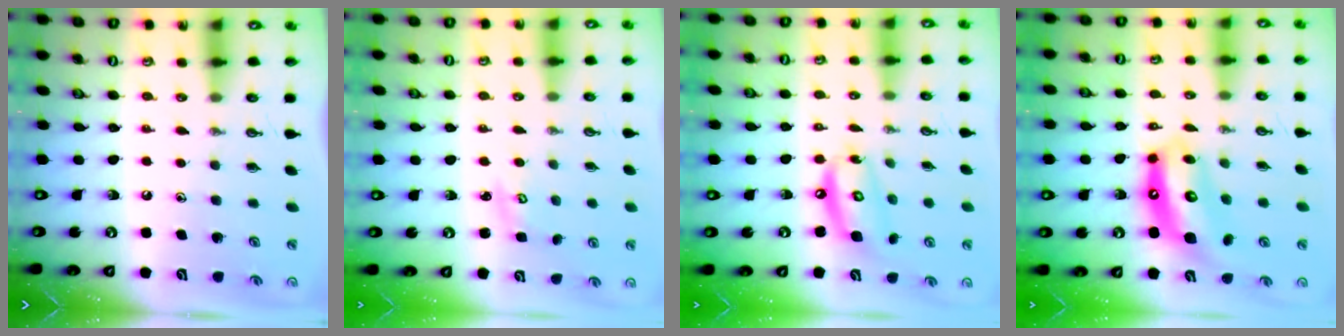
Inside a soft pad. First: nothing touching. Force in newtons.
{"total": 2.5, "press": 2.5, "slide": 0.3}
{"total": 11.7, "press": 11.6, "slide": 1.1}
{"total": 12.1, "press": 12.1, "slide": 1.2}